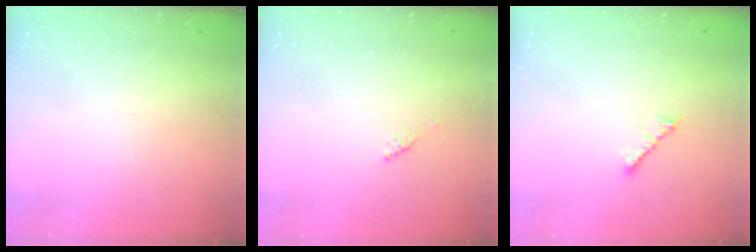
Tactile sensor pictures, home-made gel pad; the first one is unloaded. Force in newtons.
{"total": 2.4, "press": 2.3, "slide": 0.7}
{"total": 1.8, "press": 1.8, "slide": 0.5}